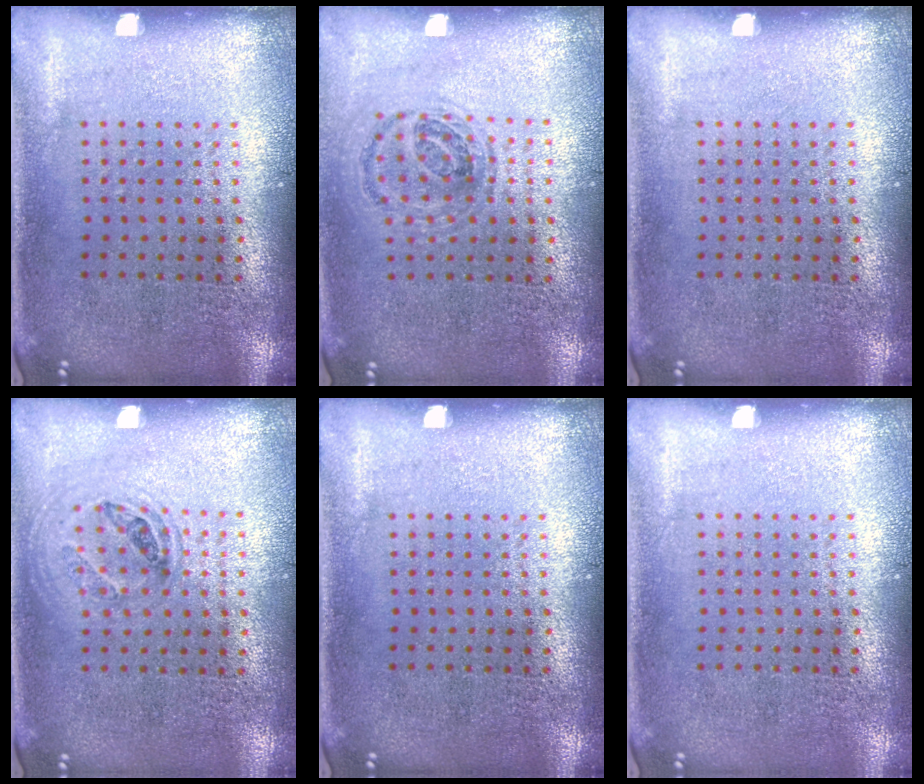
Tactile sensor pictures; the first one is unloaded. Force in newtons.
{"total": 0.9, "press": 0.9, "slide": 0.3}
{"total": 0.0}
{"total": 1.0, "press": 0.9, "slide": 0.3}
{"total": 0.0}
{"total": 0.0}